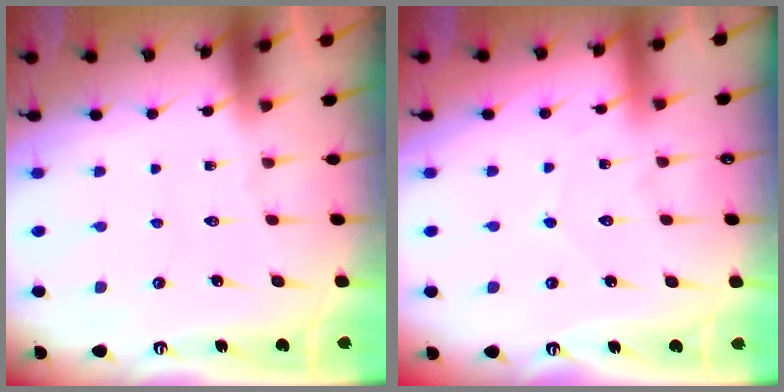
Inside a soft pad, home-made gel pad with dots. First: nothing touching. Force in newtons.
{"total": 4.8, "press": 4.8, "slide": 0.6}